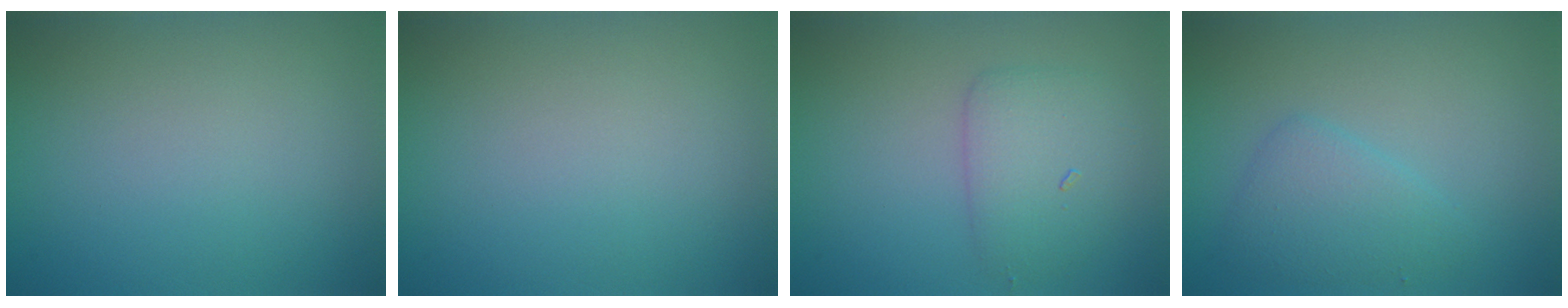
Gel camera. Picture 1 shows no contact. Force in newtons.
{"total": 0.0}
{"total": 3.2, "press": 3.2, "slide": 0.1}
{"total": 2.6, "press": 2.6, "slide": 0.1}